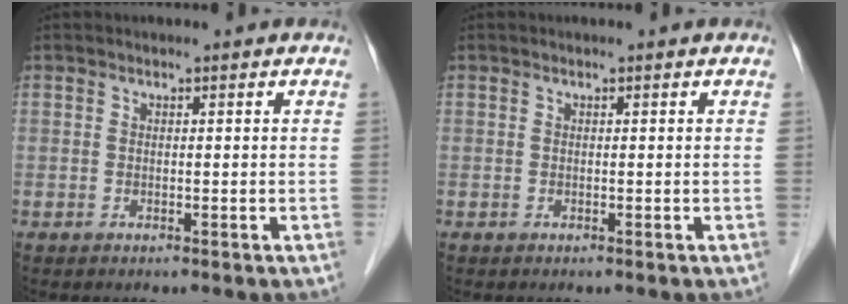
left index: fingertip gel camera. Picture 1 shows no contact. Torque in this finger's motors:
{"motor_torque": [0.00, 0.00, 0.00, 0.00]}